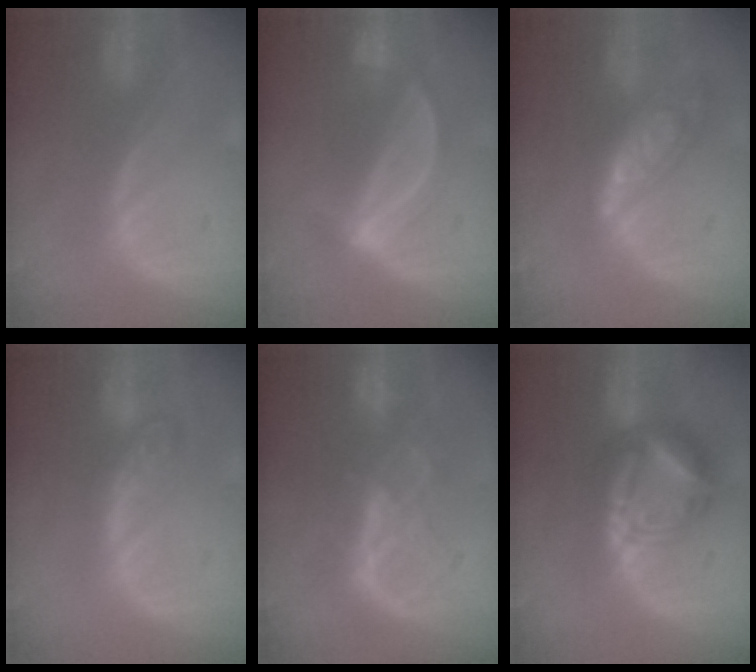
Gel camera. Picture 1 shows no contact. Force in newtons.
{"total": 5.1, "press": 4.7, "slide": 2.0}
{"total": 7.5, "press": 7.5, "slide": 0.5}
{"total": 5.7, "press": 5.0, "slide": 2.6}
{"total": 6.6, "press": 6.6, "slide": 0.4}
{"total": 8.7, "press": 8.7, "slide": 0.8}